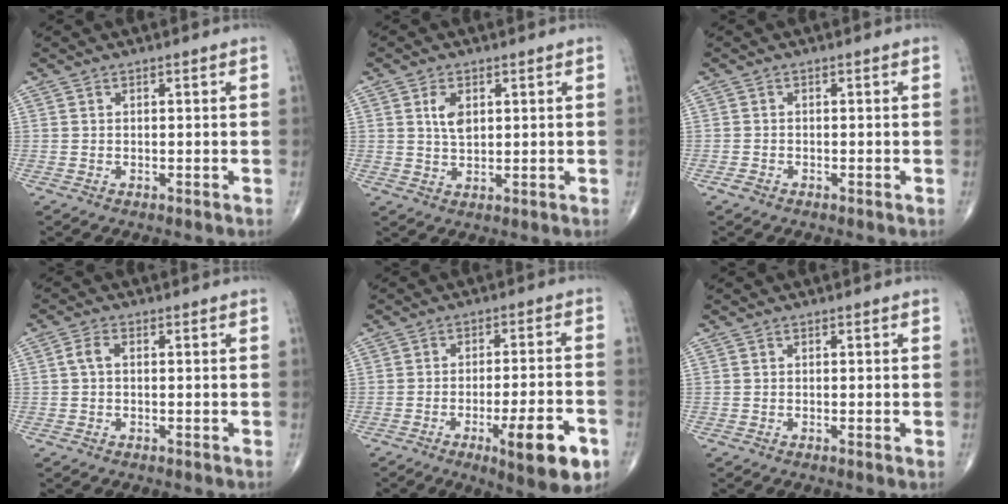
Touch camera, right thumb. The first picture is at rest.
{"total": 4.1, "force": [1.2, 2.3, 3.1], "torque": [-0.052, -0.006, 0.025]}
{"total": 0.9, "force": [-0.6, 0.4, 0.5], "torque": [-0.009, -0.001, -0.015]}
{"total": 2.3, "force": [0.1, 1.3, 1.9], "torque": [-0.038, 0.006, -0.001]}
{"total": 12.6, "force": [-5.6, 2.8, 11.0], "torque": [-0.150, 0.017, -0.073]}
{"total": 0.6, "force": [0.0, 0.0, 0.6], "torque": [-0.013, -0.002, -0.003]}